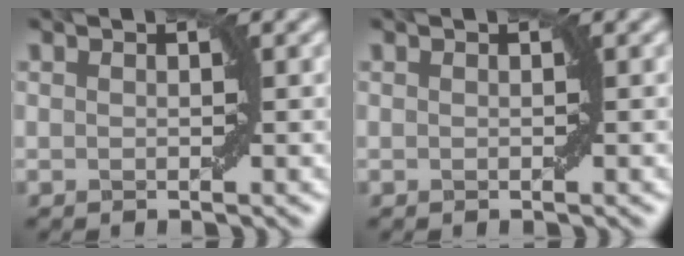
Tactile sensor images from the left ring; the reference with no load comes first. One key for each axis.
{"total": 0.0}